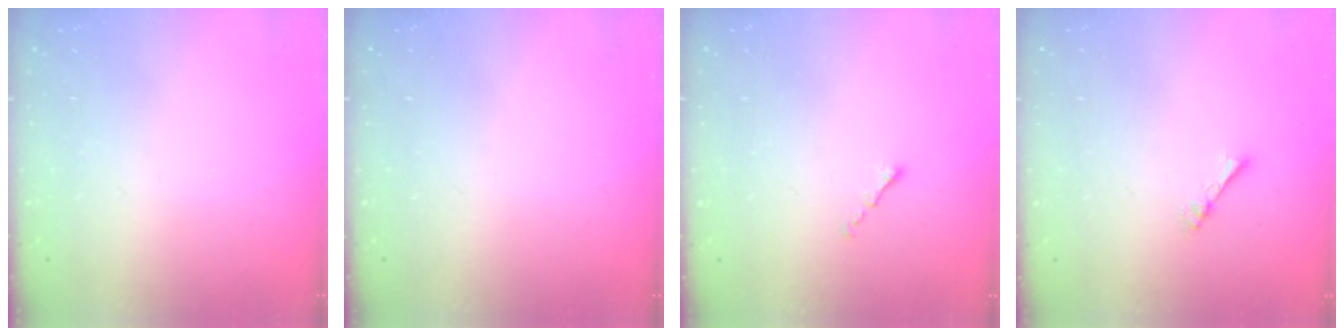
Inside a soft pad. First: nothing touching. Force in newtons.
{"total": 0.0}
{"total": 0.6, "press": 0.5, "slide": 0.2}
{"total": 1.7, "press": 1.7, "slide": 0.2}